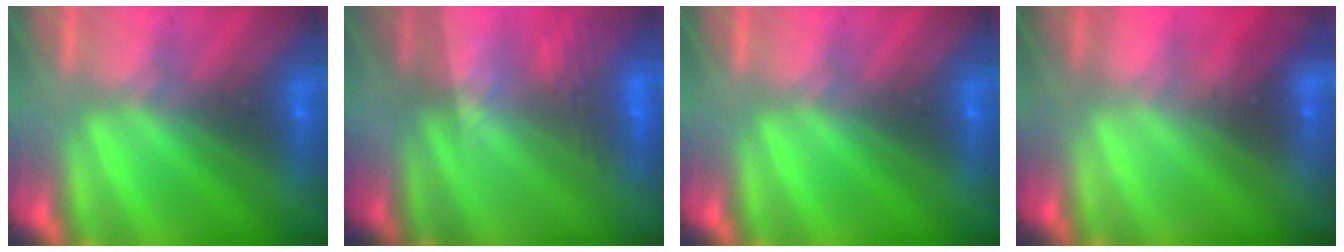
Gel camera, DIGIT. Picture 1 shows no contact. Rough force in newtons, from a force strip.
{"total": 2.3}
{"total": 0.0}
{"total": 1.9}